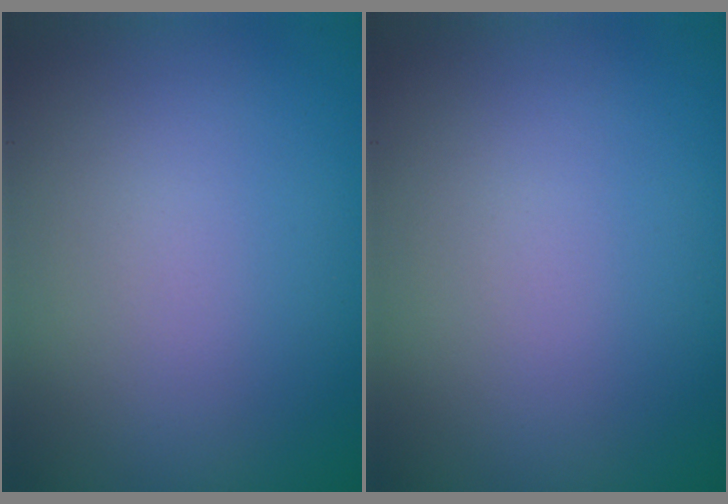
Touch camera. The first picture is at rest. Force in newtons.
{"total": 0.0}